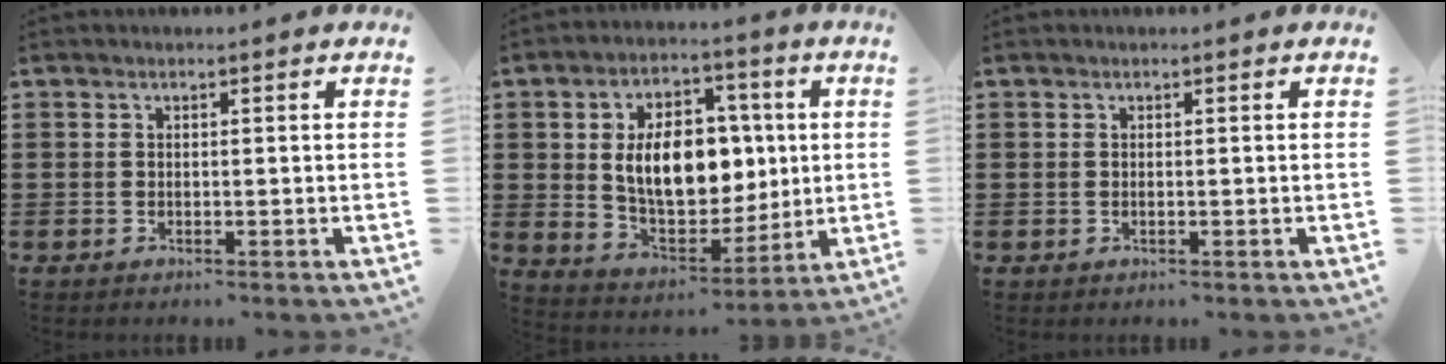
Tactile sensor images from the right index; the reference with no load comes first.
{"total": 11.6, "force": [1.4, 7.6, 8.6], "torque": [-0.160, 0.009, 0.022]}
{"total": 0.0}